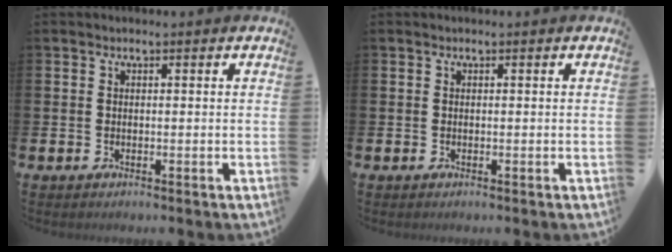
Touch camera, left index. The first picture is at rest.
{"total": 0.0}